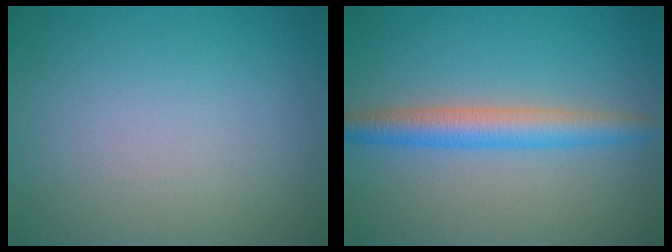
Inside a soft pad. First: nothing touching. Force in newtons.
{"total": 3.9, "press": 3.9, "slide": 0.1}